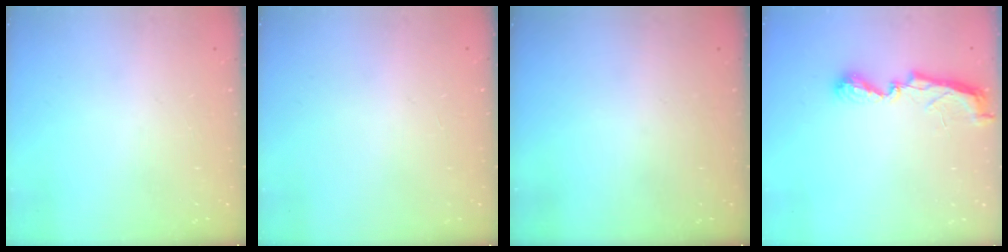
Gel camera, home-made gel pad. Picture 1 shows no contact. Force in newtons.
{"total": 0.9, "press": 0.9, "slide": 0.1}
{"total": 0.0}
{"total": 7.0, "press": 7.0, "slide": 0.2}